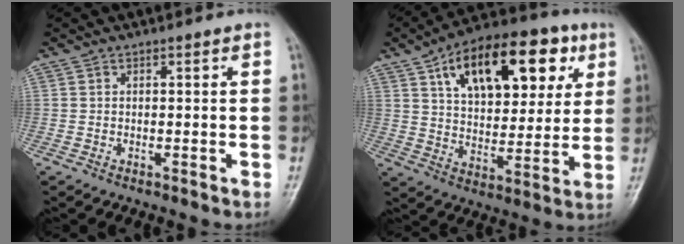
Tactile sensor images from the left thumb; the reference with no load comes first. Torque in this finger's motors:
{"motor_torque": [1.33, 1.41, 1.56, -1.21, 0.19]}